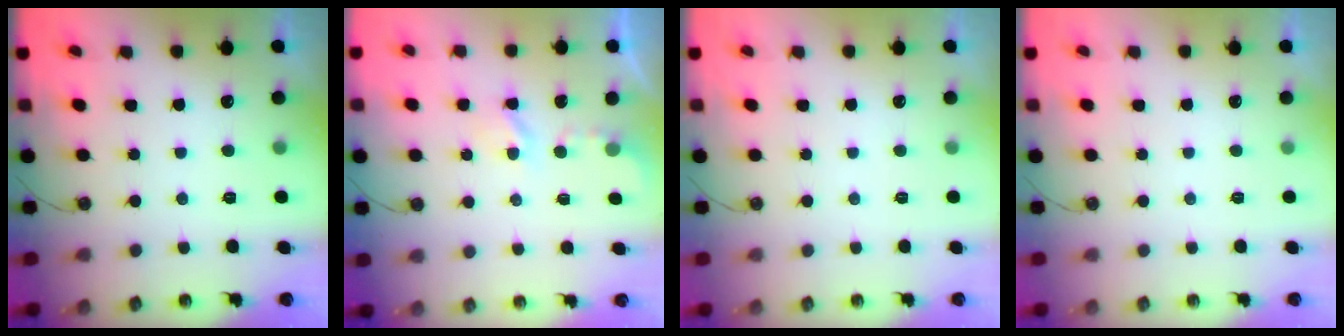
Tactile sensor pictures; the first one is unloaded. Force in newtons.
{"total": 2.7, "press": 2.7, "slide": 0.5}
{"total": 0.0}
{"total": 0.0}